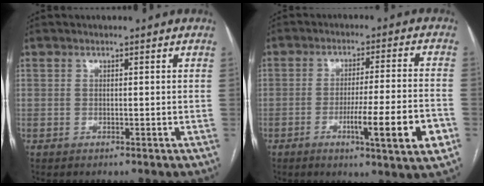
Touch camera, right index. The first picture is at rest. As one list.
[{"total": 13.3, "force": [-5.1, -0.8, 12.3], "torque": [-0.211, -0.018, -0.085]}]